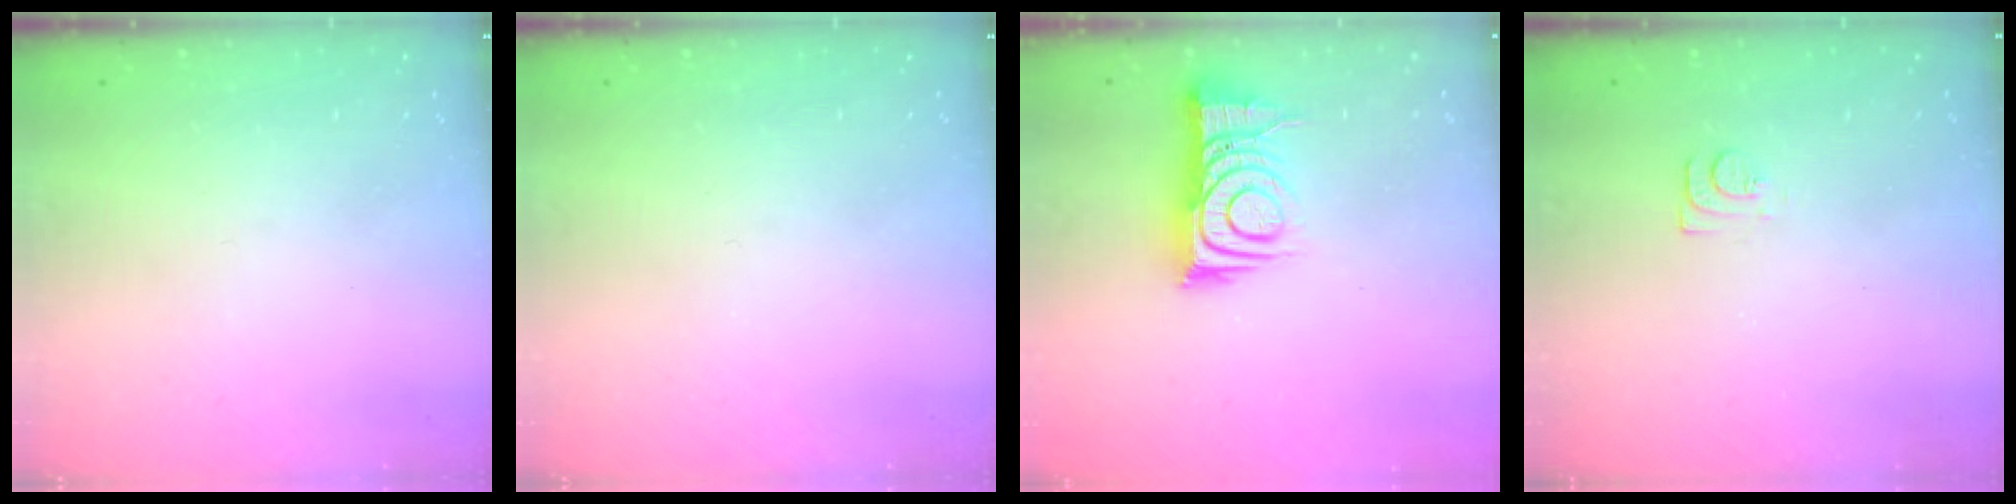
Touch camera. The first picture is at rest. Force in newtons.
{"total": 0.0}
{"total": 10.6, "press": 10.6, "slide": 1.0}
{"total": 6.2, "press": 6.1, "slide": 0.6}